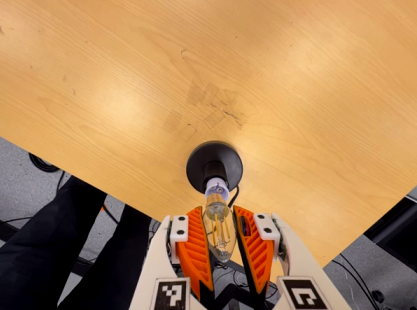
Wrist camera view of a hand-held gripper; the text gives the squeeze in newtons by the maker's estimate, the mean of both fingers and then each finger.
{"total": 12.2, "left": 13.7, "right": 10.8}